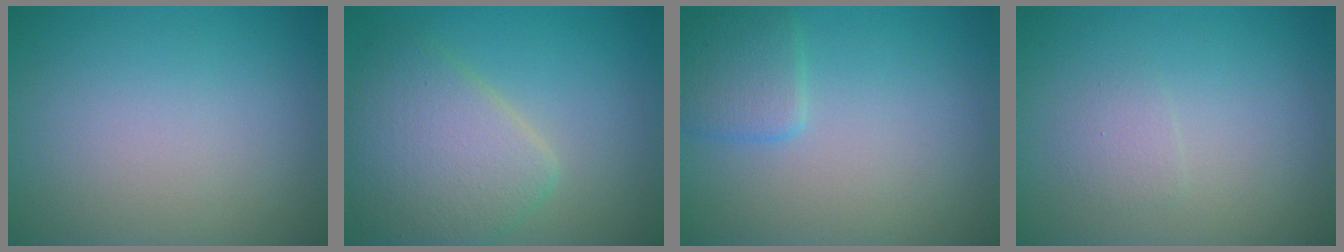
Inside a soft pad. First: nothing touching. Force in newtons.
{"total": 6.0, "press": 5.9, "slide": 0.4}
{"total": 2.3, "press": 2.3, "slide": 0.1}
{"total": 1.1, "press": 1.1, "slide": 0.1}